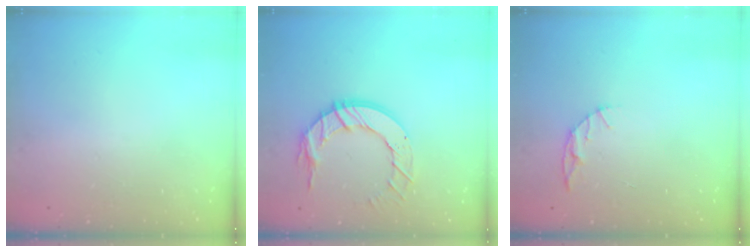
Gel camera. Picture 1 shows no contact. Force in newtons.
{"total": 12.3, "press": 12.3, "slide": 1.2}
{"total": 5.0, "press": 5.0, "slide": 0.4}